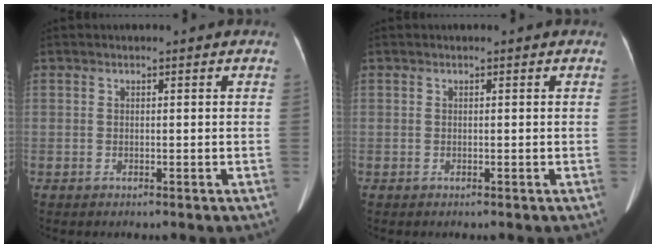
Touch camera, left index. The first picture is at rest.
{"total": 0.0}